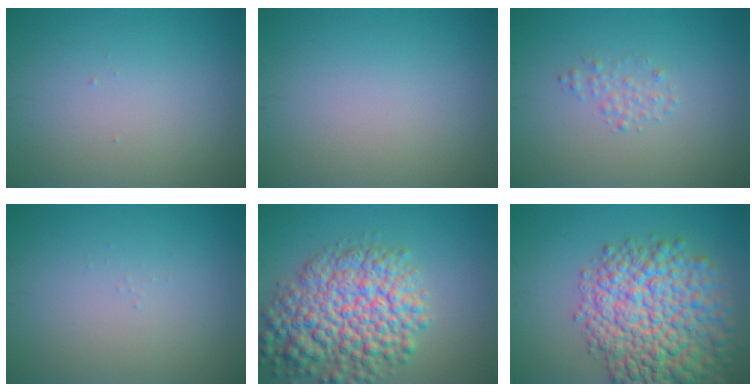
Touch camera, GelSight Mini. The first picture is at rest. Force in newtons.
{"total": 0.0}
{"total": 1.1, "press": 1.1, "slide": 0.1}
{"total": 0.0}
{"total": 9.5, "press": 9.5, "slide": 0.4}
{"total": 11.9, "press": 11.9, "slide": 0.3}